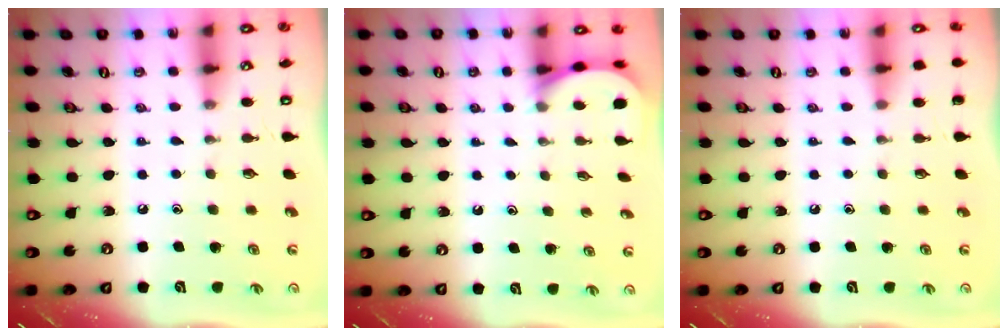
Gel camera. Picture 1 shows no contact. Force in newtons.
{"total": 2.5, "press": 2.5, "slide": 0.3}
{"total": 0.0}